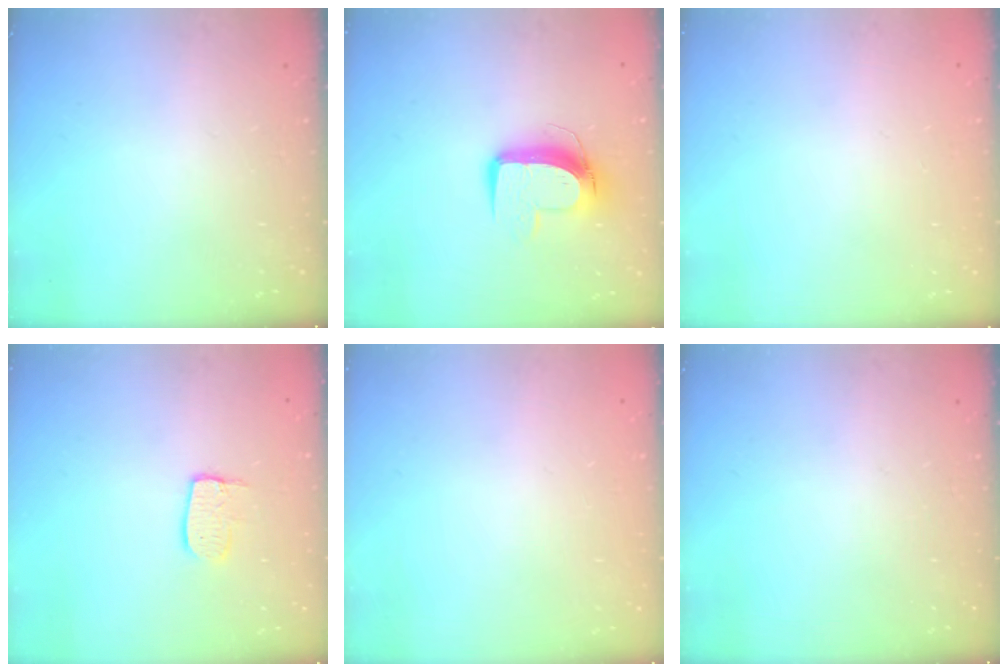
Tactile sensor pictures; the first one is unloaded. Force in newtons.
{"total": 10.3, "press": 10.3, "slide": 0.8}
{"total": 0.0}
{"total": 7.0, "press": 7.0, "slide": 0.3}
{"total": 0.0}
{"total": 0.0}